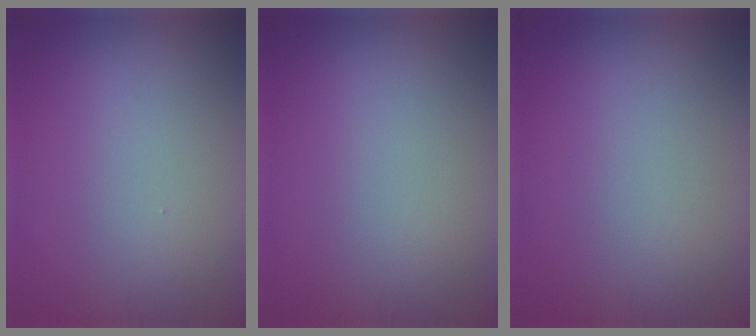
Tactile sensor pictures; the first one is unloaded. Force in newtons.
{"total": 0.0}
{"total": 0.0}